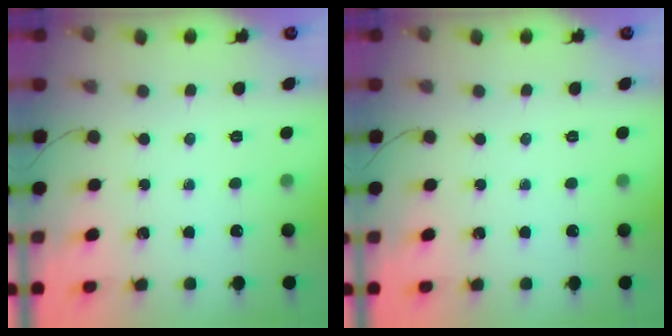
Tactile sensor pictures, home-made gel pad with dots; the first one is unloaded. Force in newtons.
{"total": 0.0}